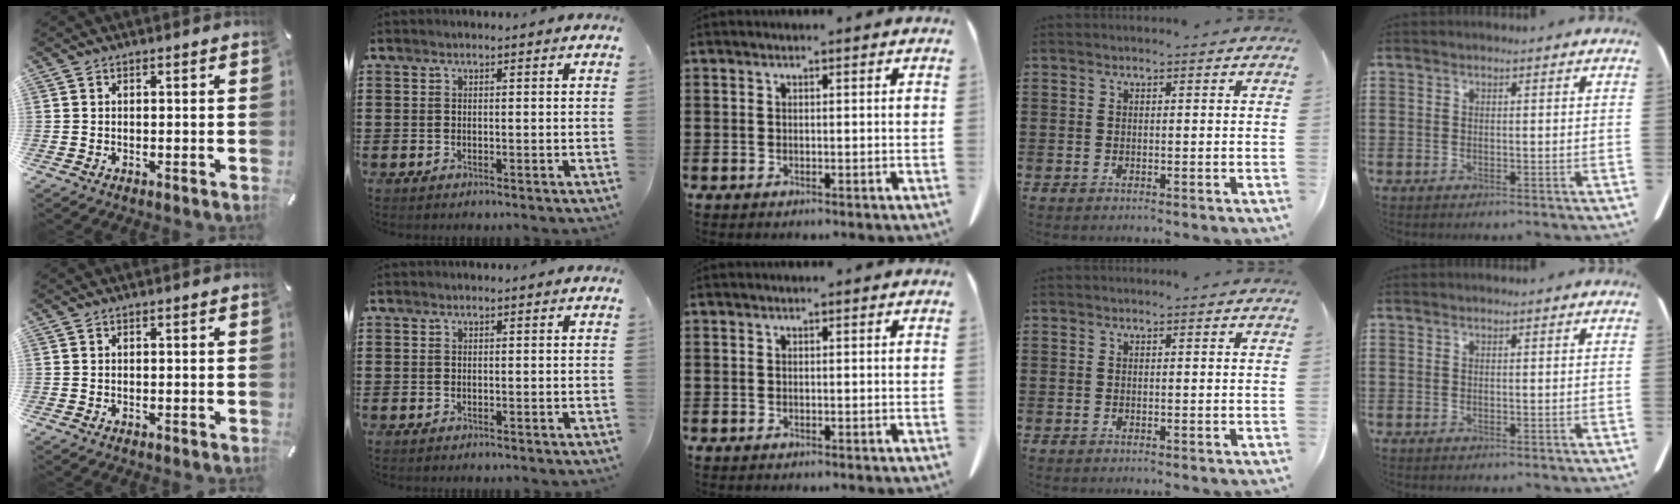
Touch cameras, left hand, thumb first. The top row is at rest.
{}